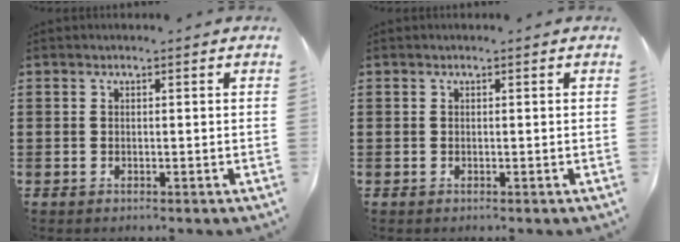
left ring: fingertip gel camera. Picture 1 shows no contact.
{"total": 0.0}